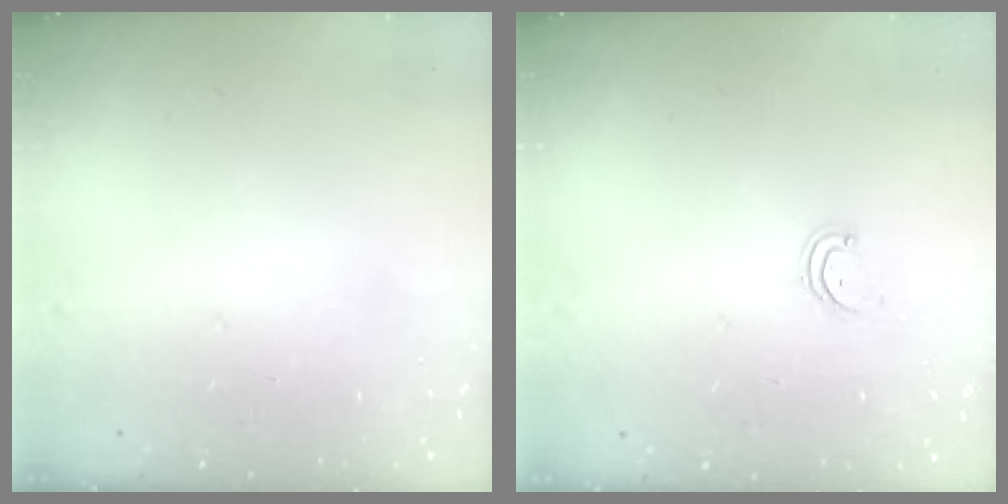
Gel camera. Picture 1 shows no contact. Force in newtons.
{"total": 1.9, "press": 1.9, "slide": 0.2}